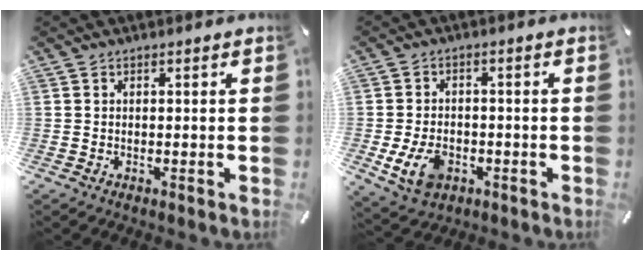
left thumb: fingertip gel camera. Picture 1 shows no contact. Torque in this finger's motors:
{"motor_torque": [0.22, 1.00, 0.07, 0.06, 0.16]}